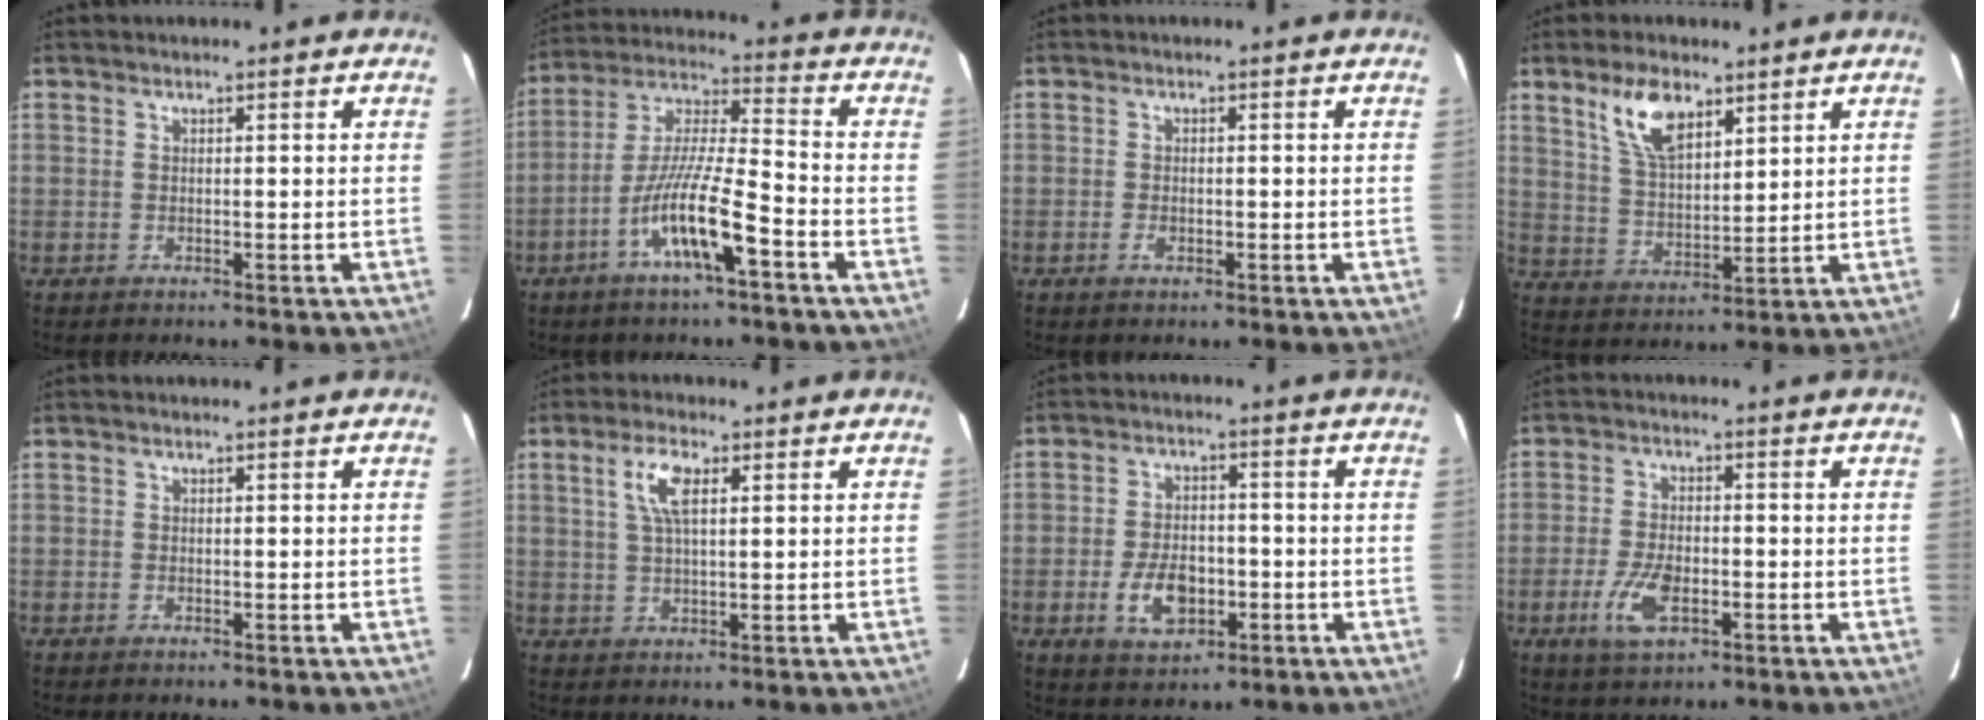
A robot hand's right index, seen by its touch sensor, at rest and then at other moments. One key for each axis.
{"total": 12.1, "fx": -6.1, "fy": 1.4, "fz": 10.4, "tx": -0.209, "ty": -0.004, "tz": -0.118}
{"total": 1.7, "fx": -0.8, "fy": 1.0, "fz": 1.1, "tx": -0.024, "ty": -0.001, "tz": -0.014}
{"total": 9.6, "fx": 5.7, "fy": 4.4, "fz": 6.4, "tx": -0.118, "ty": 0.011, "tz": 0.117}
{"total": 0.0}
{"total": 5.6, "fx": 2.1, "fy": 2.0, "fz": 4.8, "tx": -0.093, "ty": 0.009, "tz": 0.040}
{"total": 8.4, "fx": -2.9, "fy": 5.2, "fz": 6.0, "tx": -0.122, "ty": 0.002, "tz": -0.040}
{"total": 7.9, "fx": -3.1, "fy": 3.9, "fz": 6.1, "tx": -0.138, "ty": -0.009, "tz": -0.055}